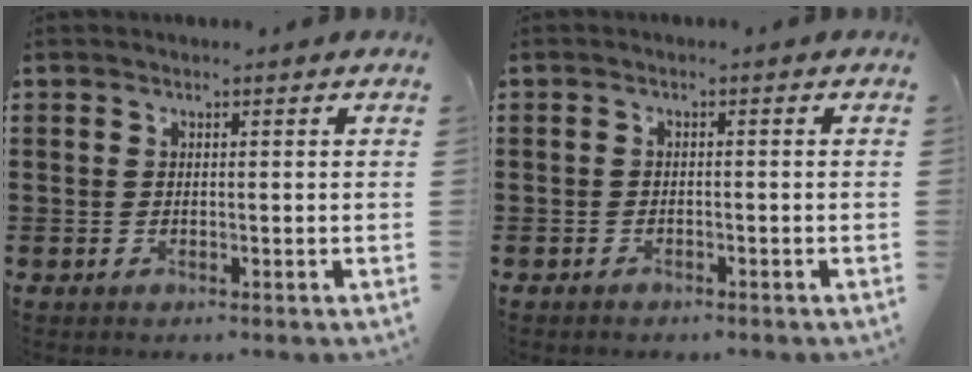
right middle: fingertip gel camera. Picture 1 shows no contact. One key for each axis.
{"total": 1.0, "fx": -0.9, "fy": 0.4, "fz": -0.1, "tx": 0.001, "ty": 0.004, "tz": -0.021}